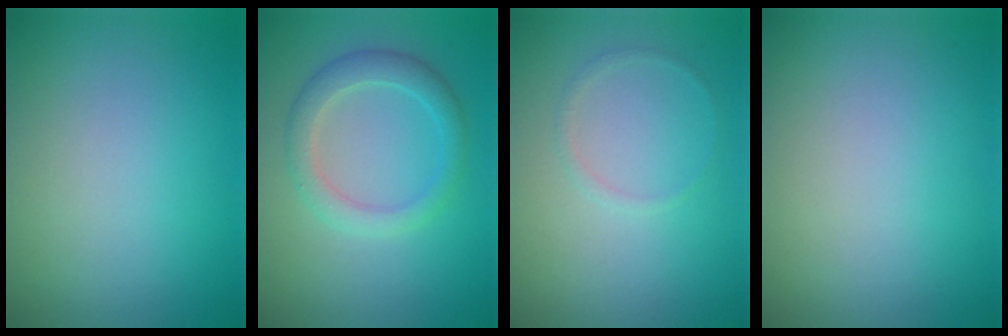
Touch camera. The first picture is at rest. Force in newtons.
{"total": 2.9, "press": 2.9, "slide": 0.2}
{"total": 0.6, "press": 0.6, "slide": 0.1}
{"total": 0.0}